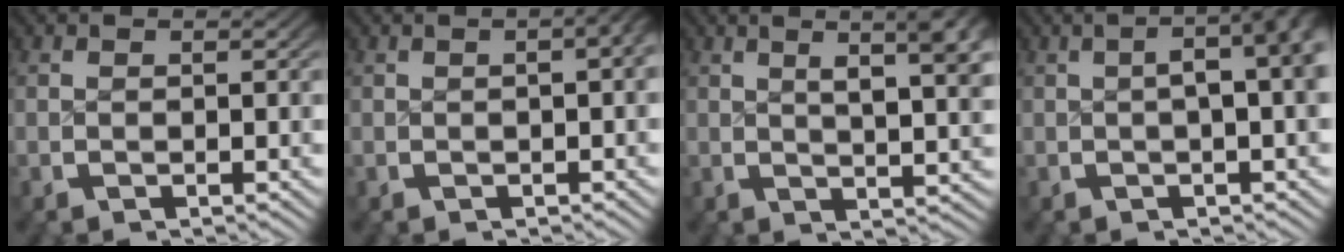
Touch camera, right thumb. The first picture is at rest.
{"total": 4.5, "force": [0.7, 2.0, 4.0], "torque": [-0.035, 0.024, 0.000]}
{"total": 7.4, "force": [2.6, 2.7, 6.4], "torque": [-0.070, 0.006, 0.040]}
{"total": 5.9, "force": [0.6, 2.3, 5.4], "torque": [-0.061, 0.015, 0.004]}